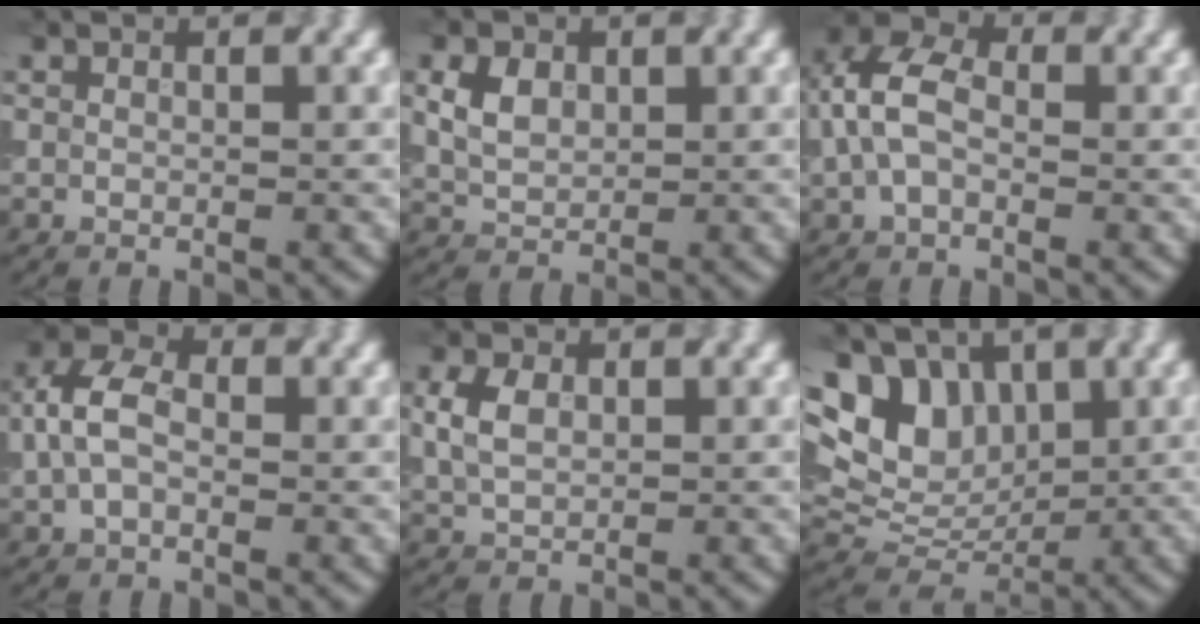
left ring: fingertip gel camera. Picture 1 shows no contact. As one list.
[{"total": 3.0, "force": [0.9, 2.2, 1.9], "torque": [-0.047, 0.007, 0.022]}, {"total": 5.2, "force": [-0.2, 3.2, 4.1], "torque": [-0.090, 0.022, -0.010]}, {"total": 4.4, "force": [-0.3, 2.8, 3.4], "torque": [-0.076, 0.015, -0.007]}, {"total": 3.1, "force": [0.6, 2.1, 2.2], "torque": [-0.055, 0.011, 0.017]}, {"total": 9.7, "force": [3.7, 7.0, 5.6], "torque": [-0.103, 0.035, 0.062]}]